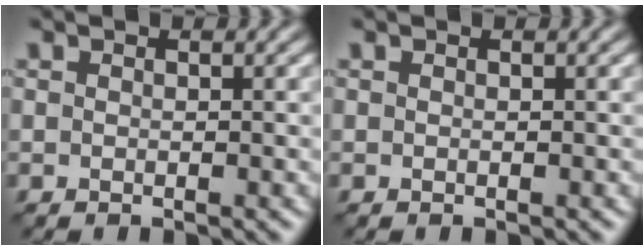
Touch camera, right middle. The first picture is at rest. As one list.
[{"total": 0.0}]